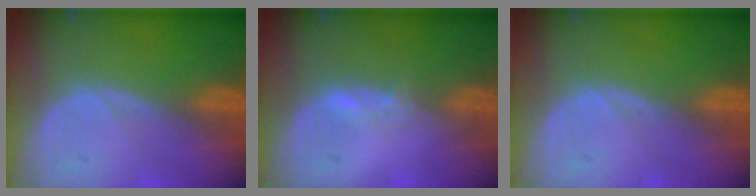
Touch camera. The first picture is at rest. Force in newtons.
{"total": 1.3, "press": 1.2, "slide": 0.5}
{"total": 0.0}